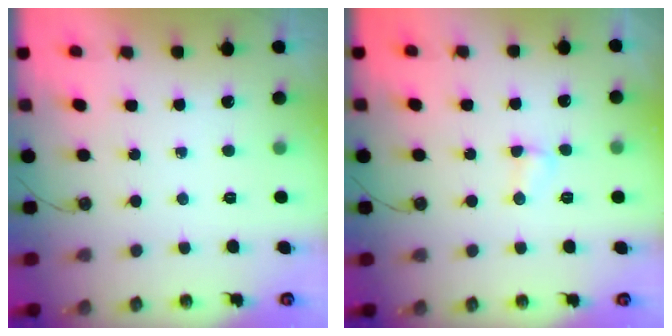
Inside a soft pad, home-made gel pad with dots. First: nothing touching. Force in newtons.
{"total": 2.7, "press": 2.7, "slide": 0.4}